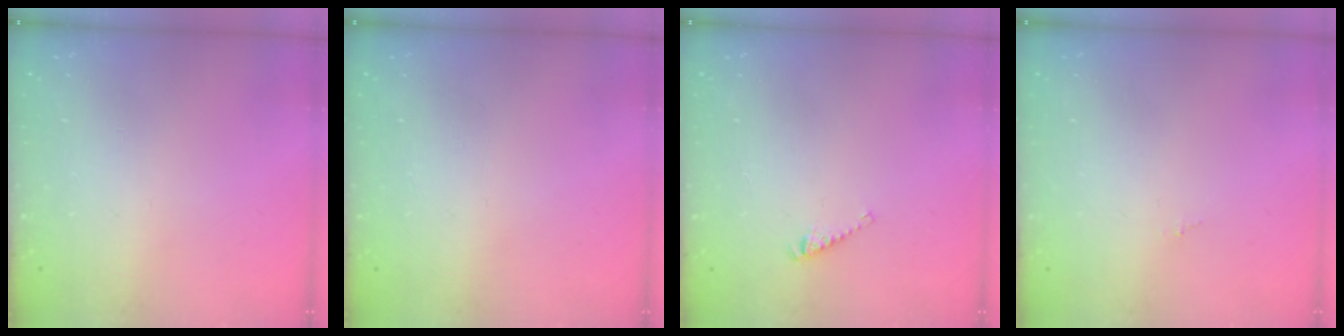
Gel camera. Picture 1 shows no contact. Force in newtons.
{"total": 0.0}
{"total": 3.6, "press": 3.5, "slide": 0.4}
{"total": 0.0}